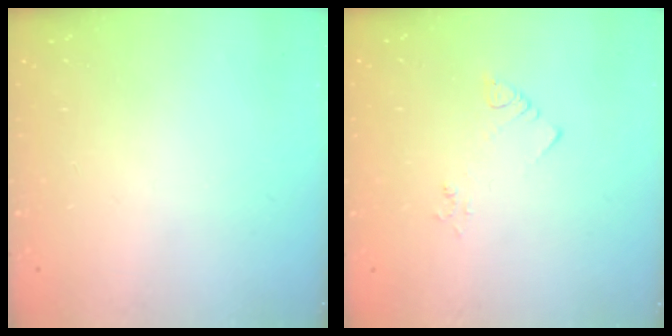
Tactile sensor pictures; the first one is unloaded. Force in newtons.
{"total": 2.4, "press": 2.4, "slide": 0.4}